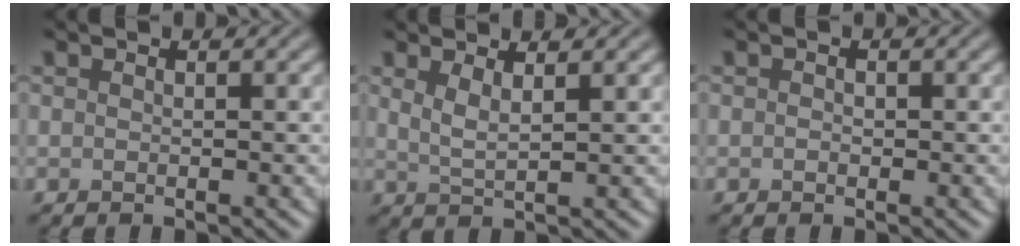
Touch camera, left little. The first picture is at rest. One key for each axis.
{"total": 2.2, "fx": 1.2, "fy": 0.6, "fz": 1.7, "tx": -0.032, "ty": -0.004, "tz": 0.024}
{"total": 0.5, "fx": 0.0, "fy": 0.5, "fz": 0.3, "tx": -0.003, "ty": -0.002, "tz": -0.002}